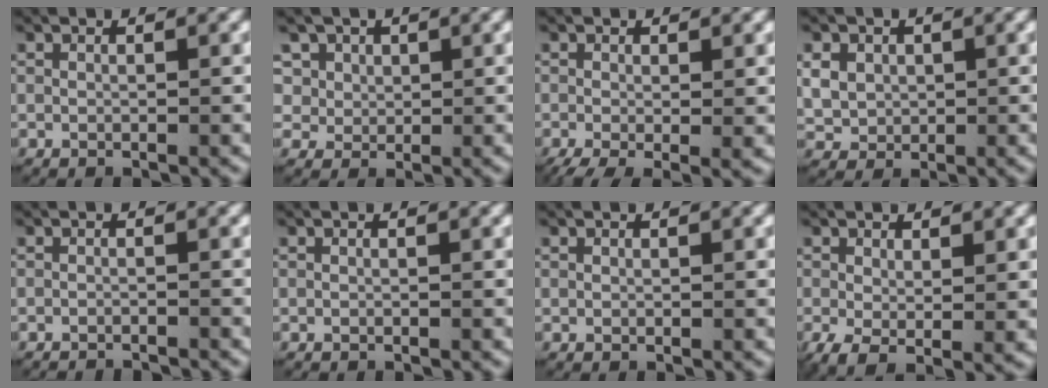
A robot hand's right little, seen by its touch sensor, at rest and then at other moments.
{"total": 4.9, "force": [1.4, 4.5, 1.3], "torque": [-0.049, -0.010, 0.029]}
{"total": 3.4, "force": [-1.8, 1.3, 2.6], "torque": [-0.040, -0.018, -0.017]}
{"total": 3.8, "force": [0.4, 3.4, 1.7], "torque": [-0.045, -0.009, 0.020]}
{"total": 2.2, "force": [-2.2, 0.3, 0.2], "torque": [-0.005, -0.010, -0.034]}
{"total": 0.0}
{"total": 0.0}
{"total": 2.6, "force": [-0.4, 1.3, 2.3], "torque": [-0.039, -0.021, 0.004]}